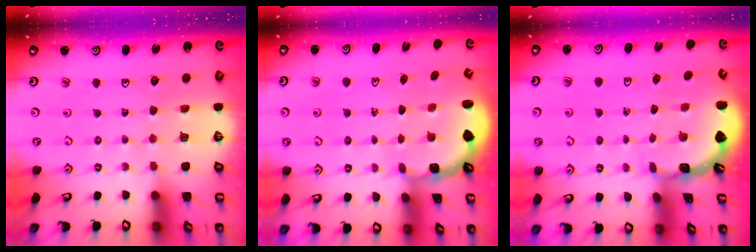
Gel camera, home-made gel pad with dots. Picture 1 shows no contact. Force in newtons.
{"total": 2.6, "press": 1.8, "slide": 1.9}
{"total": 1.8, "press": 1.8, "slide": 0.2}